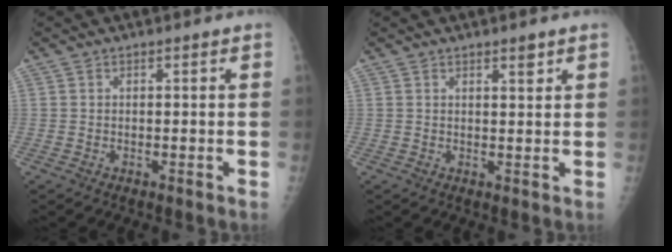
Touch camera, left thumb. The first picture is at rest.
{"total": 2.1, "force": [1.4, 0.6, 1.4], "torque": [-0.013, -0.009, 0.022]}